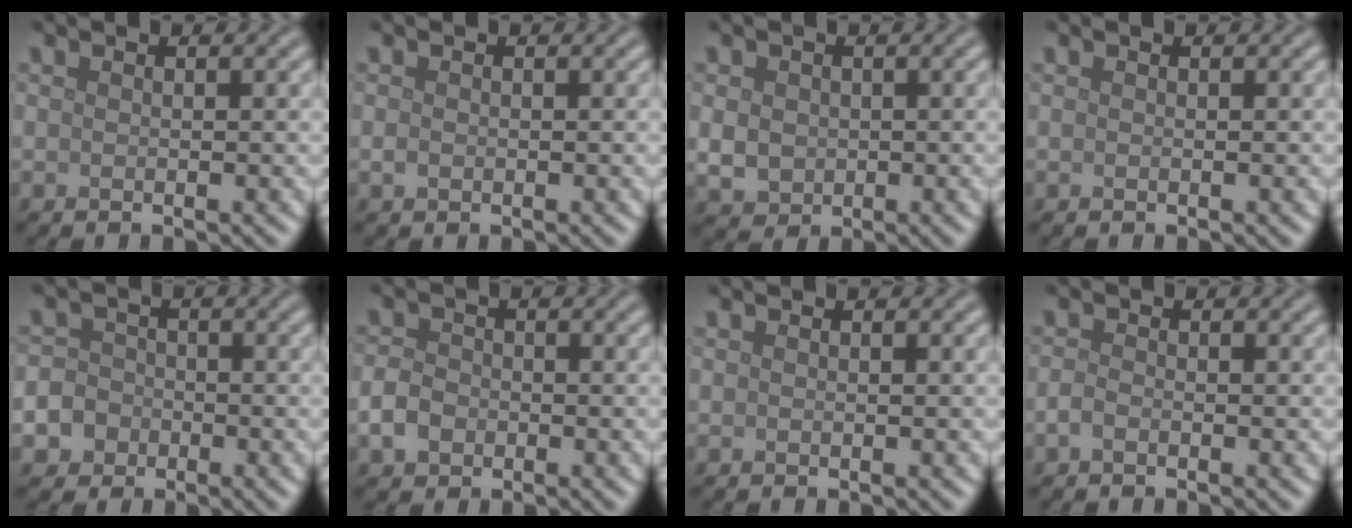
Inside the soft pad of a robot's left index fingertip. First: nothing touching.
{"total": 0.6, "force": [-0.1, 0.5, 0.3], "torque": [-0.006, -0.003, -0.003]}
{"total": 2.6, "force": [0.0, 2.3, 1.3], "torque": [-0.028, -0.004, -0.002]}
{"total": 0.0}
{"total": 6.0, "force": [-2.9, 5.2, 1.3], "torque": [-0.015, -0.010, -0.071]}
{"total": 2.5, "force": [-0.9, 2.0, 1.2], "torque": [-0.024, -0.001, -0.023]}
{"total": 0.0}
{"total": 0.9, "force": [-0.6, 0.4, 0.6], "torque": [-0.014, -0.001, -0.014]}